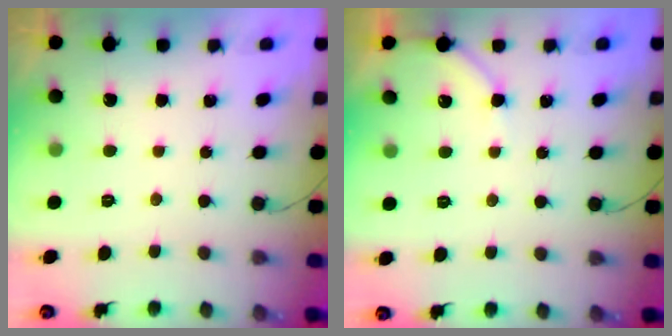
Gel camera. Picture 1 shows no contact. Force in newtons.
{"total": 4.9, "press": 4.8, "slide": 0.7}